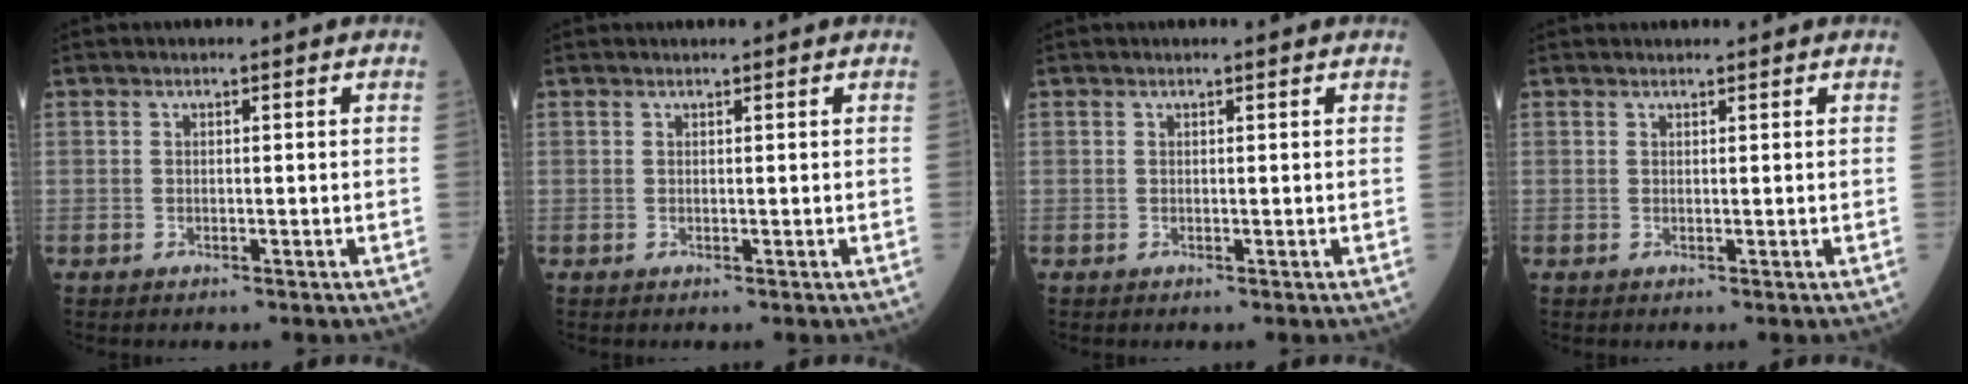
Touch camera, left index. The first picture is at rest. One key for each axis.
{"total": 0.6, "fx": 0.6, "fy": 0.0, "fz": 0.0, "tx": -0.005, "ty": 0.004, "tz": 0.012}
{"total": 0.8, "fx": 0.8, "fy": -0.1, "fz": 0.1, "tx": -0.005, "ty": -0.001, "tz": 0.010}
{"total": 1.3, "fx": 1.3, "fy": 0.2, "fz": 0.2, "tx": -0.006, "ty": 0.009, "tz": 0.021}